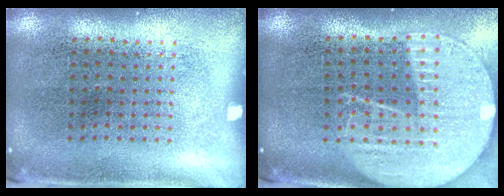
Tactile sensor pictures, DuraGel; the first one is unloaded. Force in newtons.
{"total": 2.1, "press": 1.8, "slide": 1.1}